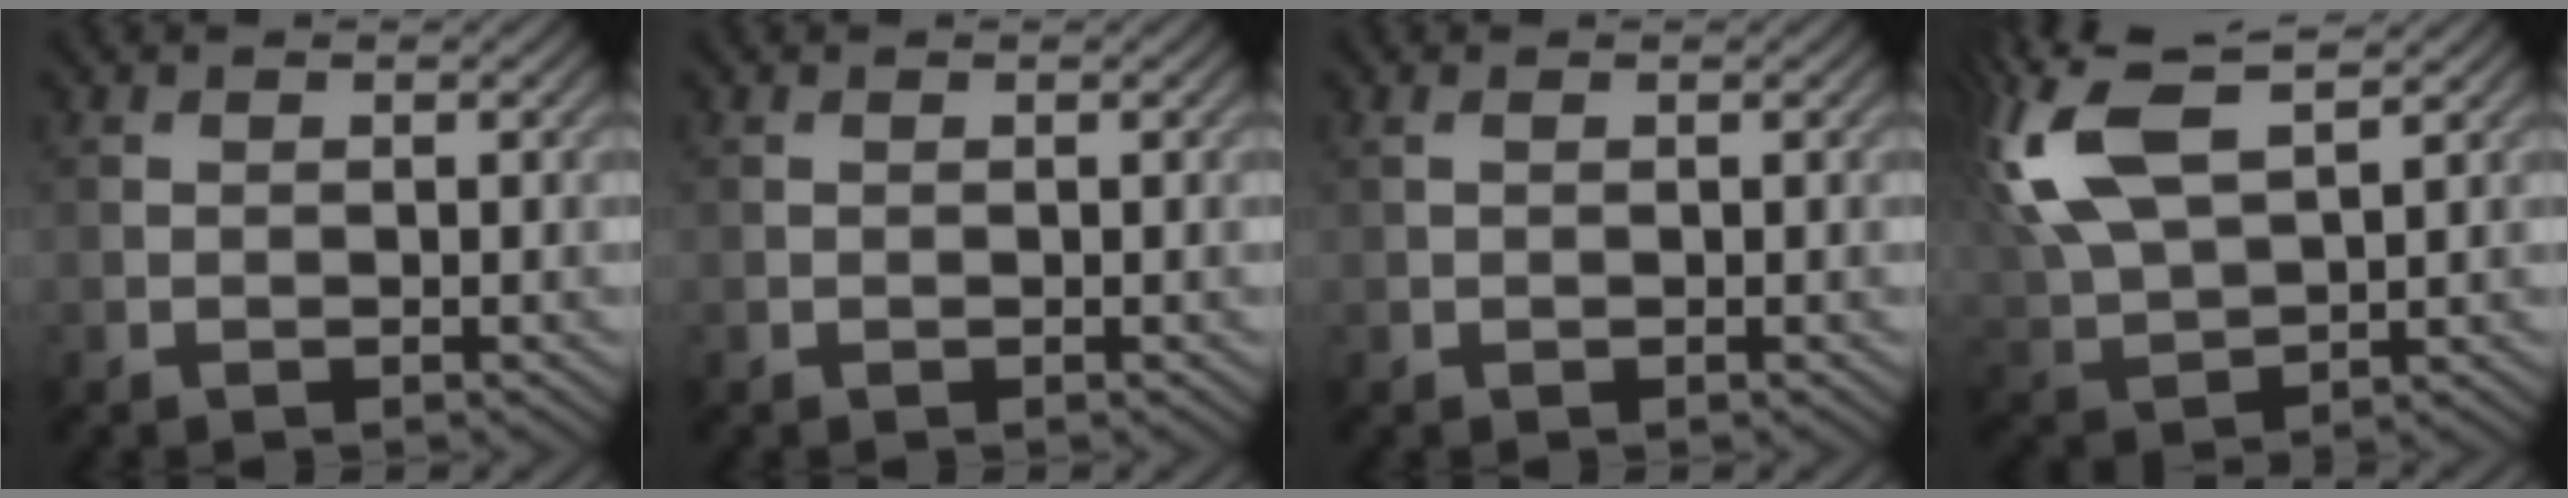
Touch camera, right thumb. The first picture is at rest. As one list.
[{"total": 0.0}, {"total": 0.7, "force": [0.4, 0.2, 0.6], "torque": [-0.017, 0.006, 0.008]}, {"total": 13.3, "force": [5.7, 6.1, 10.5], "torque": [-0.259, 0.014, 0.113]}]